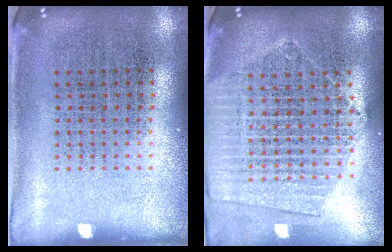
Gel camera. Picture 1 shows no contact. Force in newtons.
{"total": 1.9, "press": 1.7, "slide": 0.7}